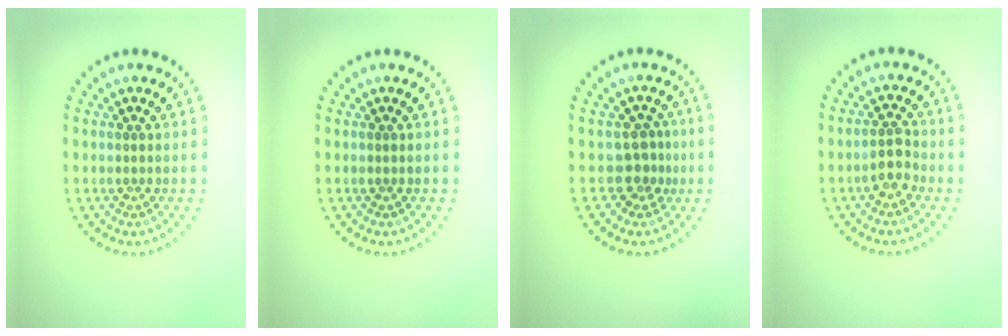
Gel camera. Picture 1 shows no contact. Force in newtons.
{"total": 0.0}
{"total": 2.3, "press": 1.5, "slide": 1.7}
{"total": 2.0, "press": 1.9, "slide": 0.6}